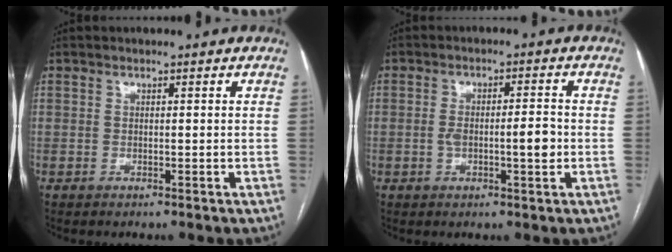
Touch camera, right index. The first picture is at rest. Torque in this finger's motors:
{"motor_torque": [0.82, -0.02, 0.20, 0.09]}